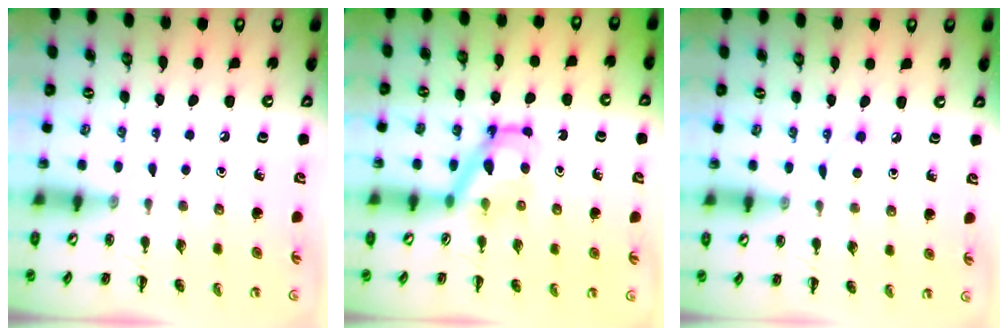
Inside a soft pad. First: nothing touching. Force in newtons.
{"total": 5.7, "press": 5.6, "slide": 0.7}
{"total": 2.9, "press": 2.7, "slide": 0.9}